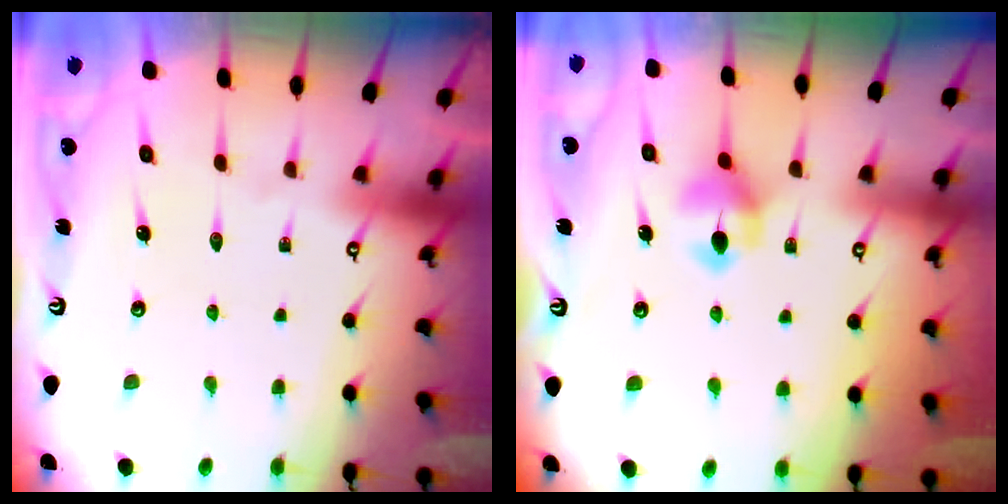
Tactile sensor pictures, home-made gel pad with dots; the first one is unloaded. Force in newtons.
{"total": 5.7, "press": 5.6, "slide": 0.6}